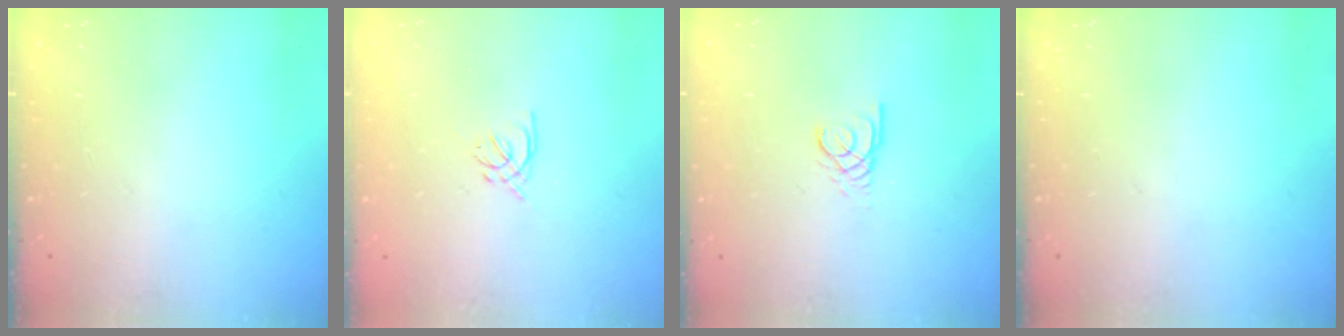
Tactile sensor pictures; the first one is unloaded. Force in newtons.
{"total": 1.3, "press": 1.1, "slide": 0.6}
{"total": 2.4, "press": 2.4, "slide": 0.3}
{"total": 0.0}